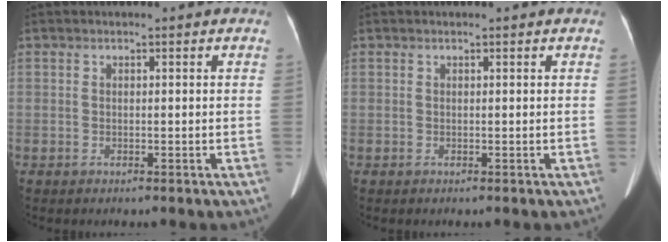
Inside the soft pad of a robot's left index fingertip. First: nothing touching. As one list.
[{"total": 0.0}]